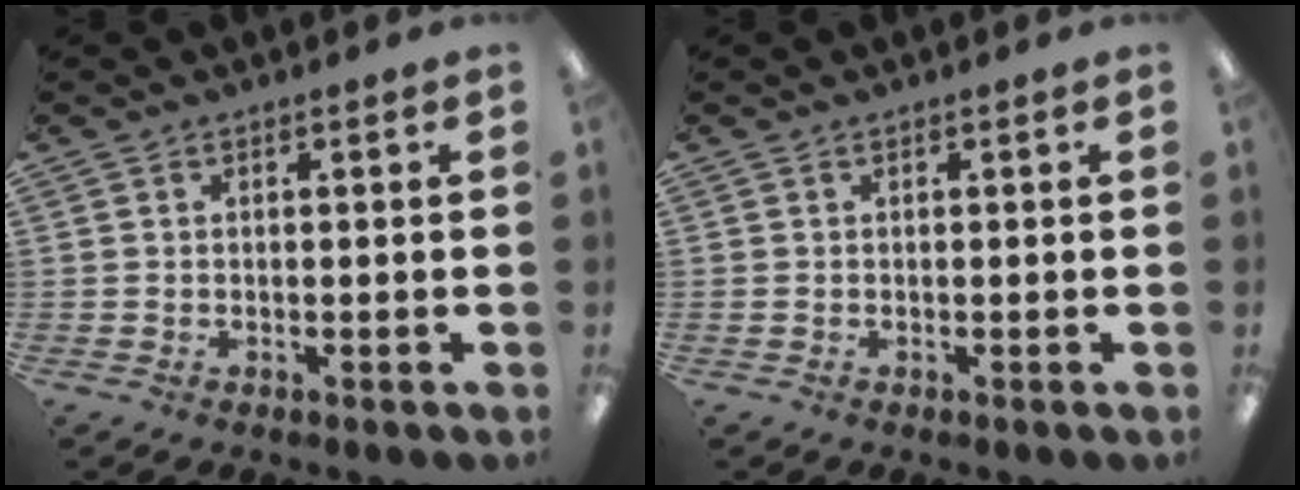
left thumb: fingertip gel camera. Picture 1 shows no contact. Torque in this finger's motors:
{"motor_torque": [-0.03, 0.03, 0.00, 0.00, 0.00]}